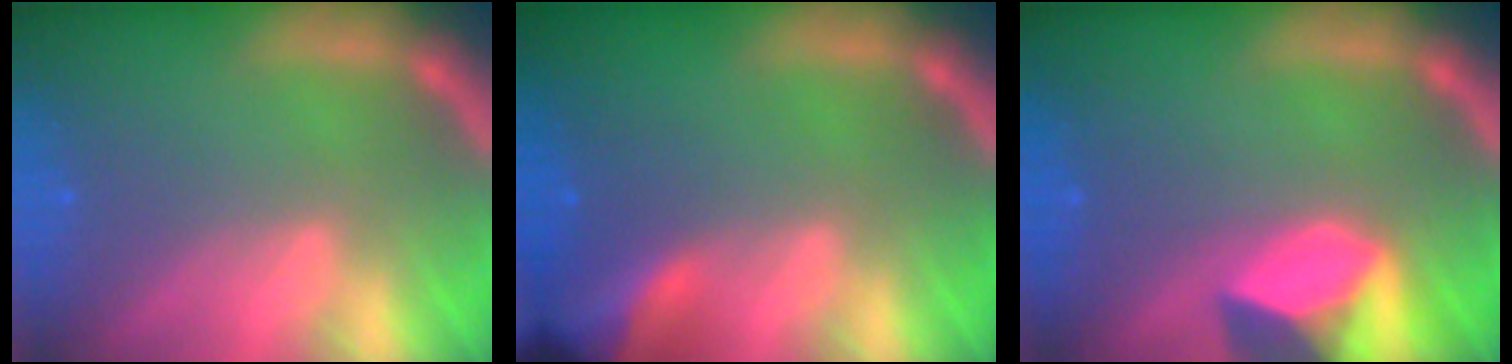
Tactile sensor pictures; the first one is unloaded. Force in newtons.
{"total": 6.9}
{"total": 5.9}